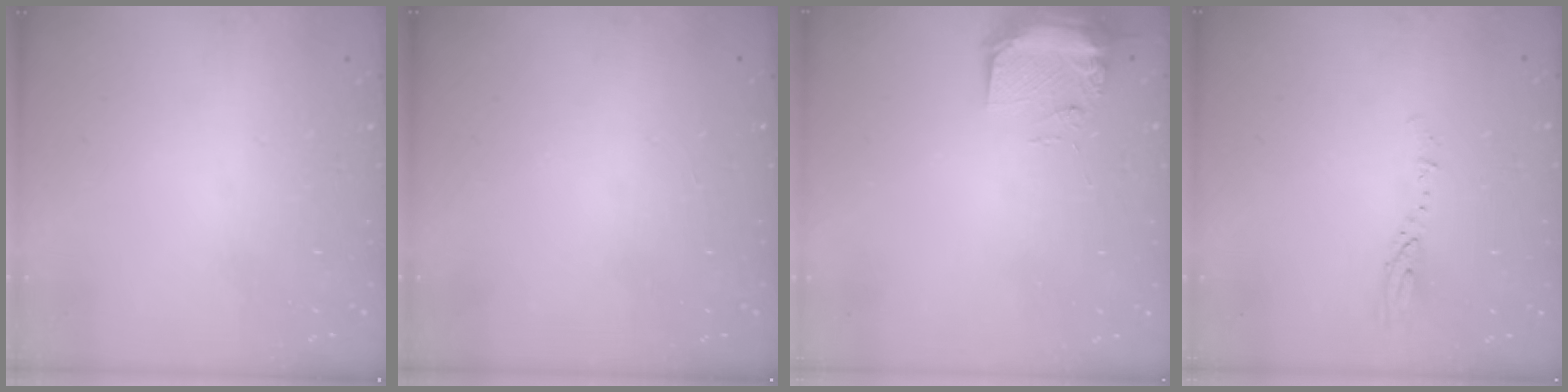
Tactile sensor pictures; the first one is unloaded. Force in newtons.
{"total": 0.0}
{"total": 9.2, "press": 9.0, "slide": 1.5}
{"total": 3.1, "press": 3.1, "slide": 0.4}